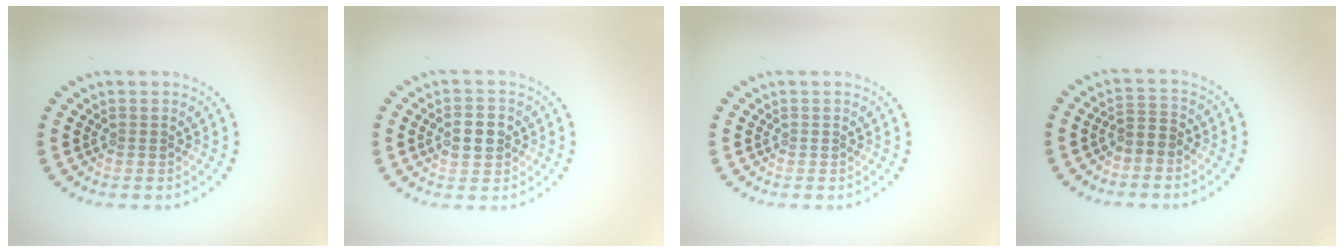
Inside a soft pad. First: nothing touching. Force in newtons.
{"total": 2.9, "press": 2.9, "slide": 0.1}
{"total": 0.0}
{"total": 2.0, "press": 1.5, "slide": 1.3}